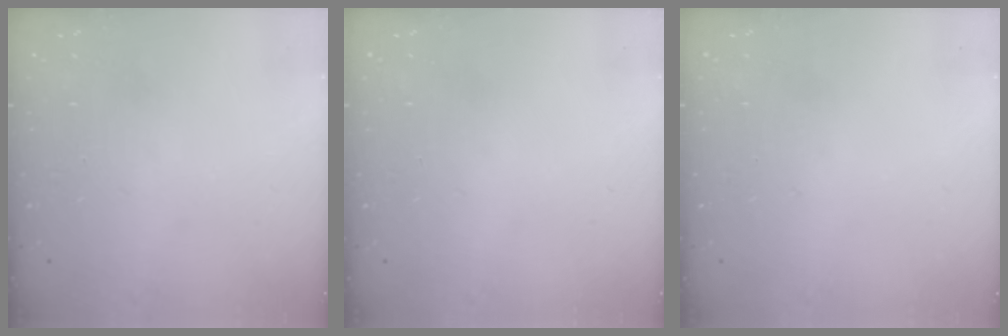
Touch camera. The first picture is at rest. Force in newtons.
{"total": 0.0}
{"total": 0.0}